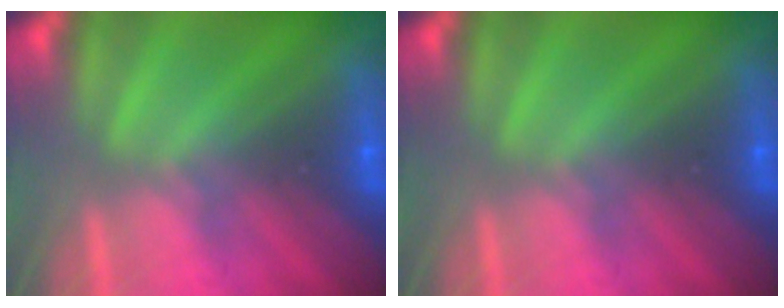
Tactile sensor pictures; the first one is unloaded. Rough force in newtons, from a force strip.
{"total": 0.0}